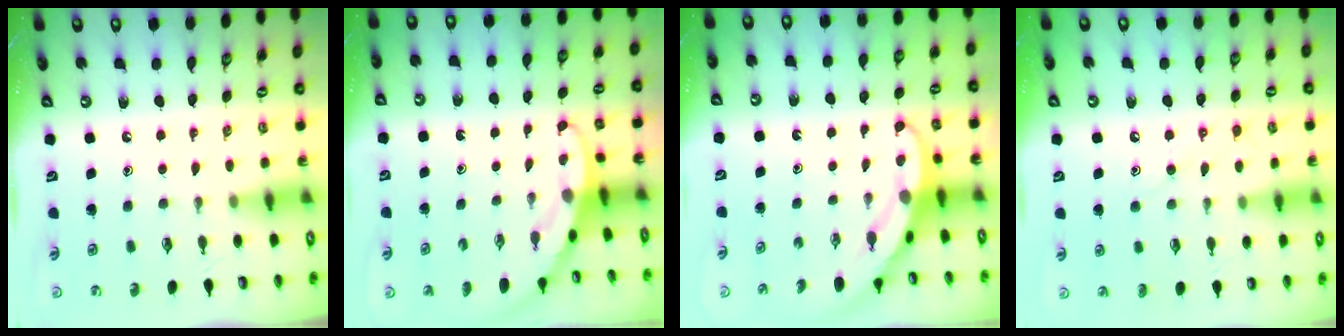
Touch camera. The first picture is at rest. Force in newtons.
{"total": 3.0, "press": 3.0, "slide": 0.1}
{"total": 4.0, "press": 4.0, "slide": 0.7}
{"total": 8.2, "press": 8.2, "slide": 0.7}